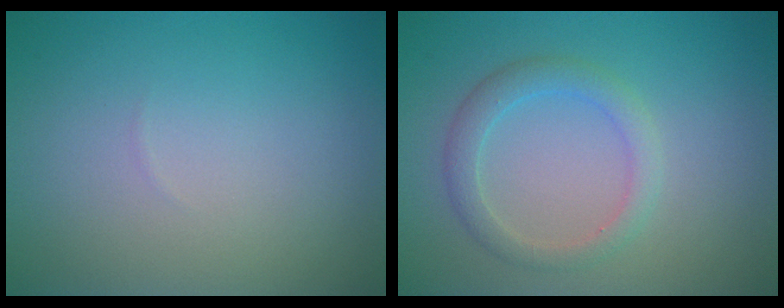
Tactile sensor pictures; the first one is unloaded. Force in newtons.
{"total": 2.4, "press": 2.4, "slide": 0.2}